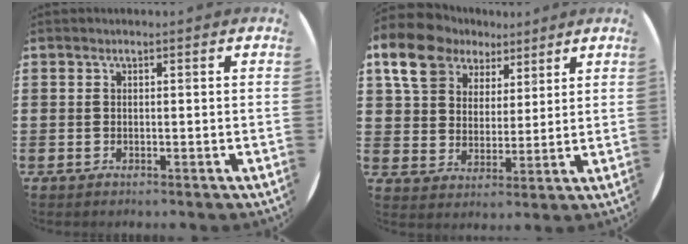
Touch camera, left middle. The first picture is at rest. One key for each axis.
{"total": 9.9, "fx": 7.0, "fy": 6.1, "fz": 3.3, "tx": -0.087, "ty": -0.007, "tz": 0.131}